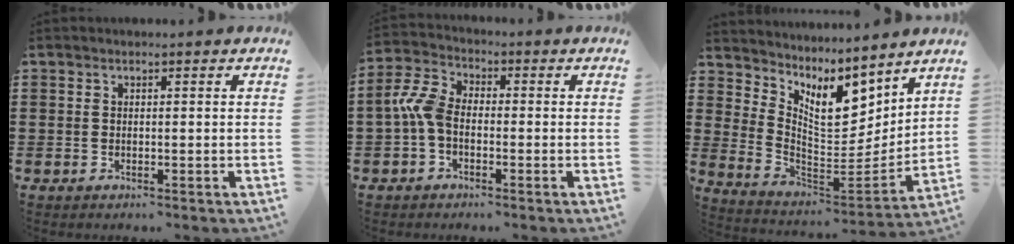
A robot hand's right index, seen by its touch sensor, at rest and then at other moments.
{"total": 5.9, "force": [-1.4, 3.6, 4.5], "torque": [-0.126, -0.002, -0.036]}
{"total": 8.4, "force": [5.5, 3.9, 4.9], "torque": [-0.098, -0.049, 0.098]}